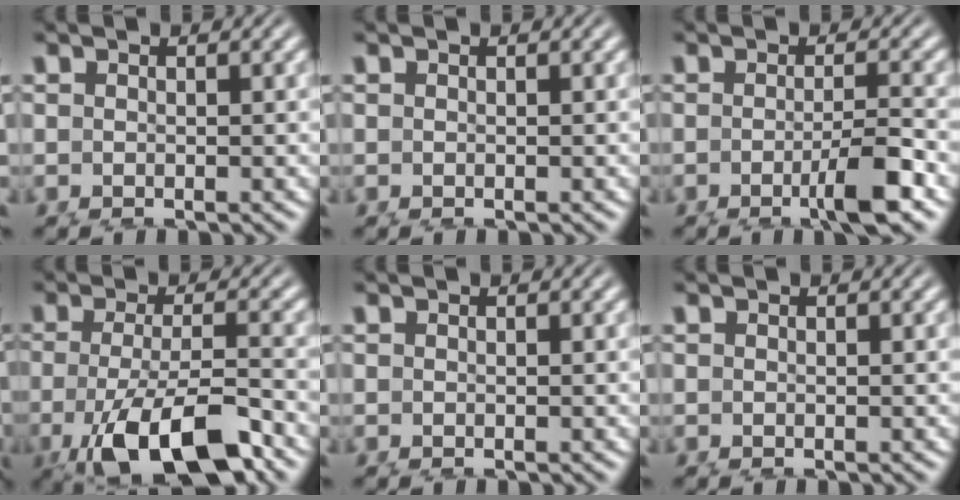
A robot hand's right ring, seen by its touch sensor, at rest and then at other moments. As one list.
[{"total": 0.0}, {"total": 2.7, "force": [-1.1, -0.2, 2.5], "torque": [-0.034, 0.001, -0.020]}, {"total": 6.5, "force": [-3.3, 2.5, 5.0], "torque": [-0.106, -0.038, -0.023]}, {"total": 0.0}, {"total": 0.0}]